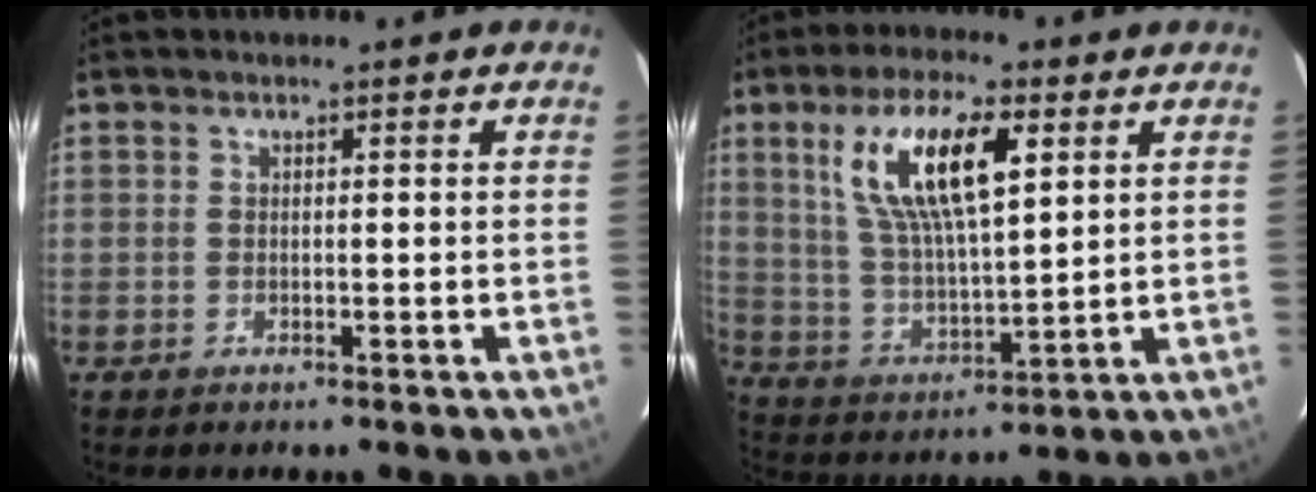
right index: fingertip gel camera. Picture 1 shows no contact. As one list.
[{"total": 15.4, "force": [6.4, 5.1, 13.1], "torque": [-0.247, 0.011, 0.127]}]